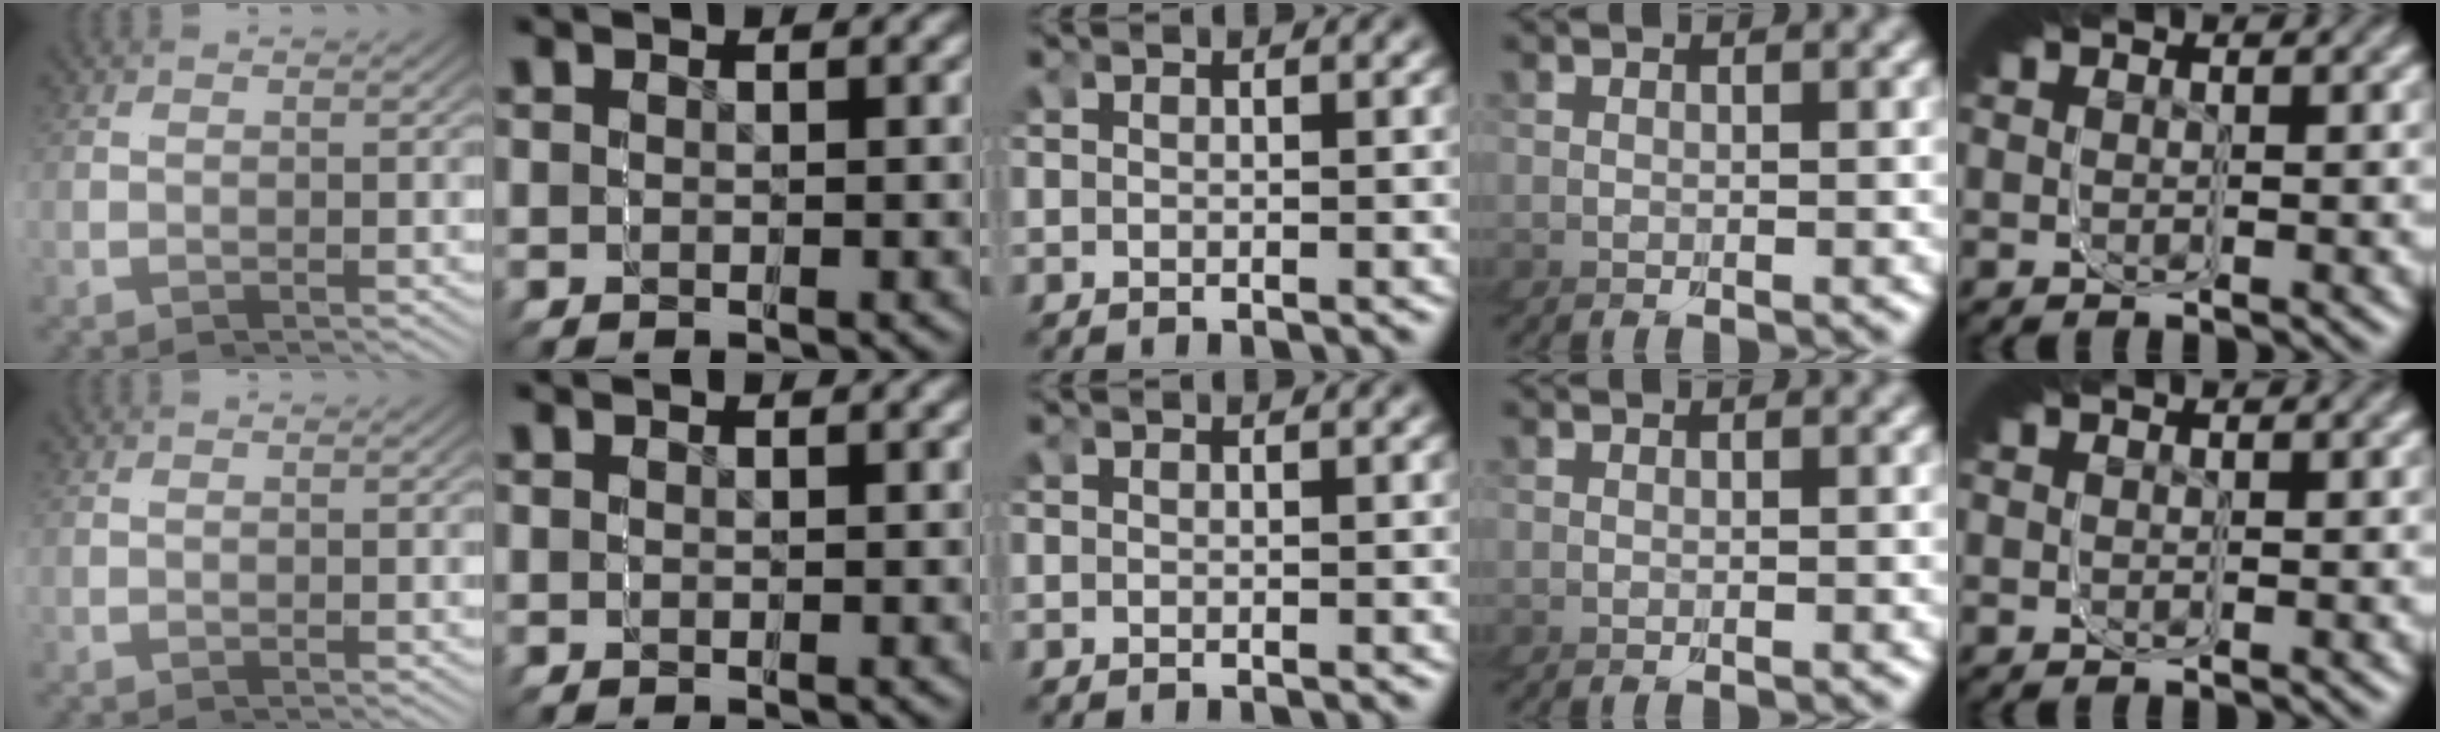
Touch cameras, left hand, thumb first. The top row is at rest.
{}